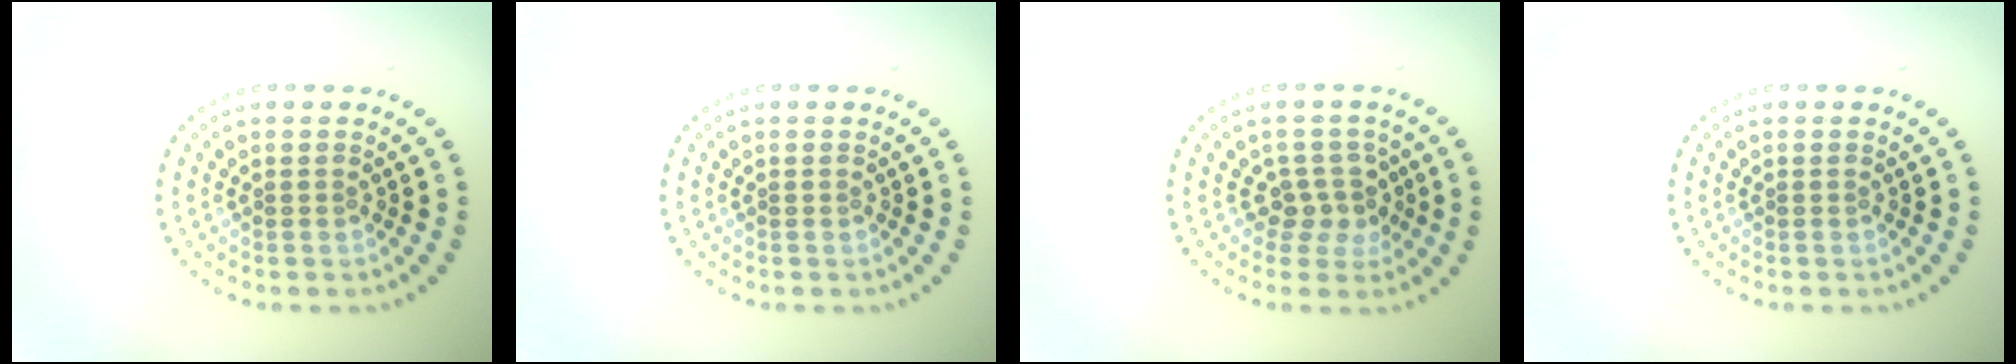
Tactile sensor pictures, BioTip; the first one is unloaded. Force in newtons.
{"total": 0.0}
{"total": 2.6, "press": 2.0, "slide": 1.7}
{"total": 0.0}